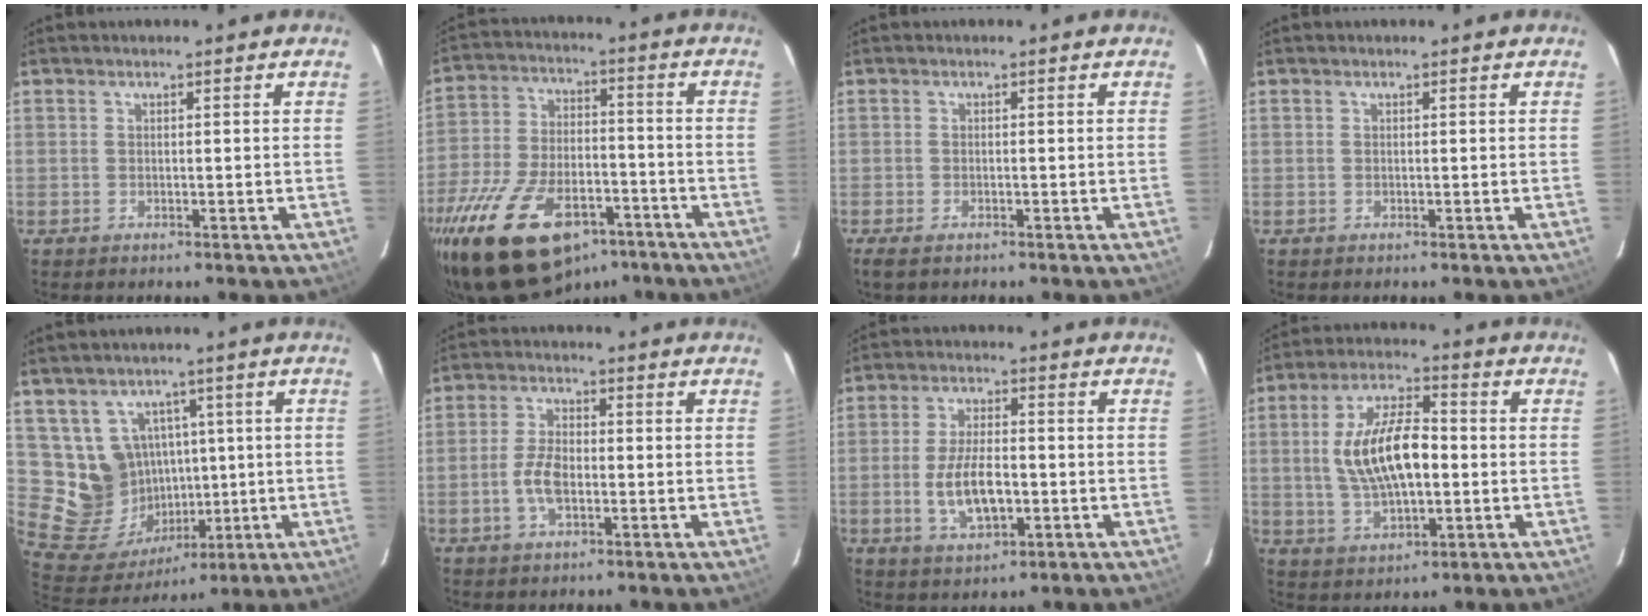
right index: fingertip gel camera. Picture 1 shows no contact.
{"total": 25.3, "force": [-16.1, 12.4, 15.0], "torque": [-0.305, -0.020, -0.256]}
{"total": 2.9, "force": [-2.0, 1.0, 1.8], "torque": [-0.042, -0.009, -0.037]}
{"total": 0.0}
{"total": 13.3, "force": [3.3, 12.2, 4.2], "torque": [-0.115, 0.013, 0.094]}
{"total": 5.5, "force": [-1.5, 2.6, 4.5], "torque": [-0.097, 0.005, -0.027]}
{"total": 8.9, "force": [-1.9, 3.8, 7.8], "torque": [-0.156, -0.004, -0.030]}
{"total": 13.5, "force": [-0.2, 6.0, 12.1], "torque": [-0.238, 0.010, 0.002]}